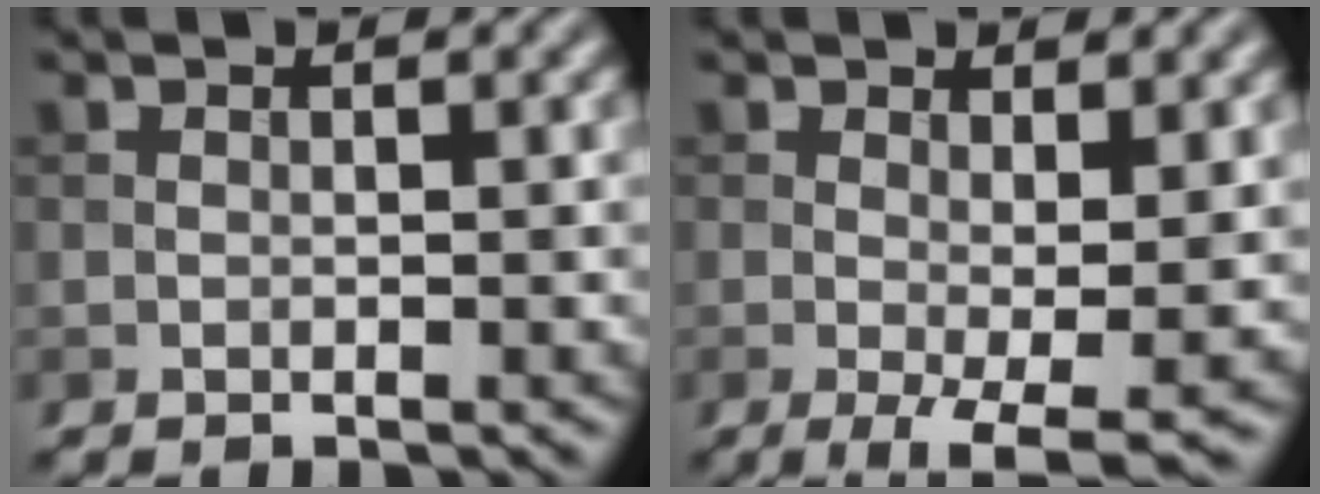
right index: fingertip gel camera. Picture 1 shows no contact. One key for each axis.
{"total": 4.5, "fx": -0.5, "fy": 1.2, "fz": 4.4, "tx": -0.069, "ty": -0.015, "tz": -0.007}